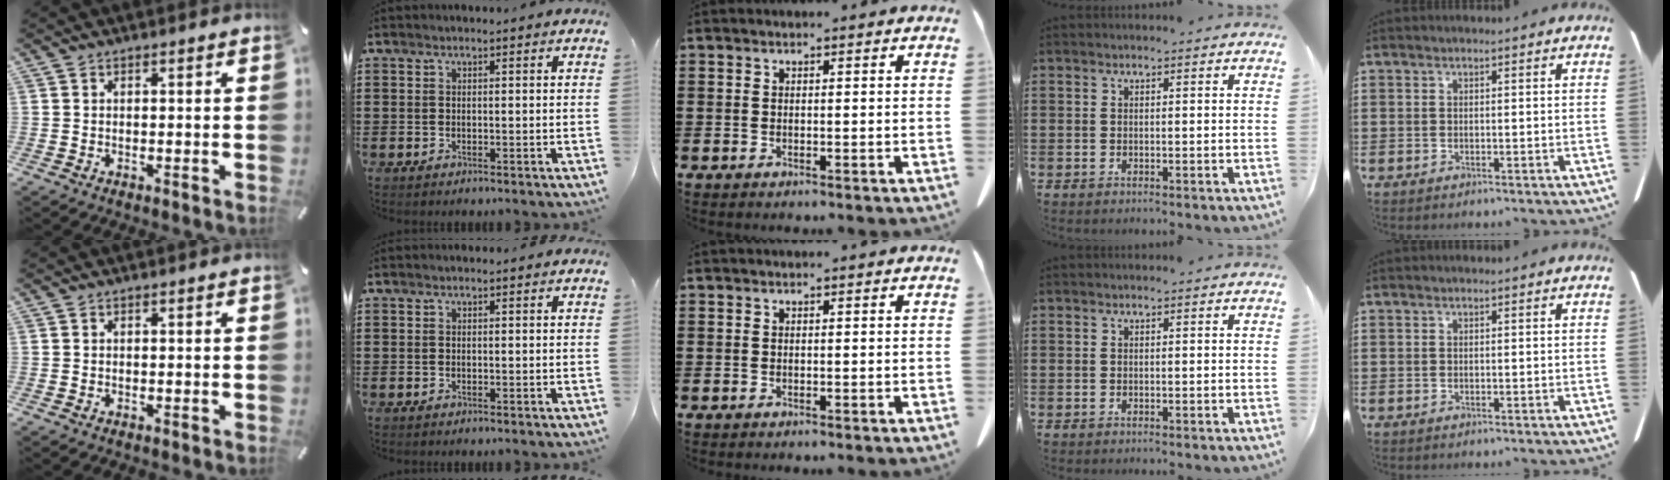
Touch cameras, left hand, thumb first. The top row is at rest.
{}